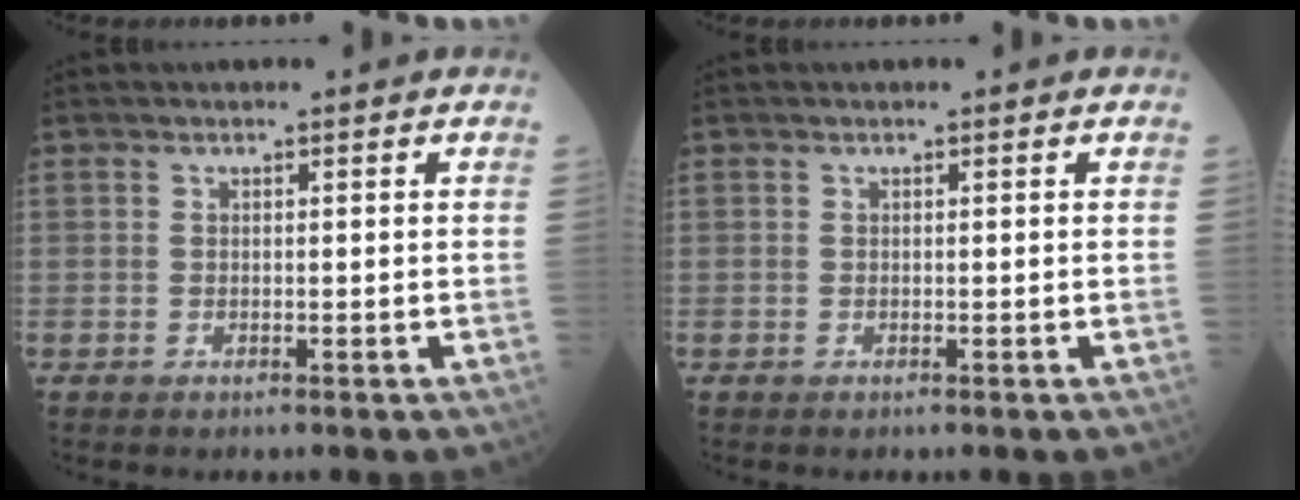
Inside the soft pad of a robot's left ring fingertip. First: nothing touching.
{"total": 0.0}